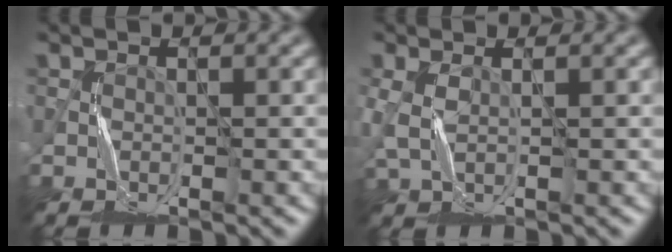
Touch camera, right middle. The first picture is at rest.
{"total": 1.9, "force": [0.3, 0.8, 1.7], "torque": [-0.057, 0.002, 0.008]}